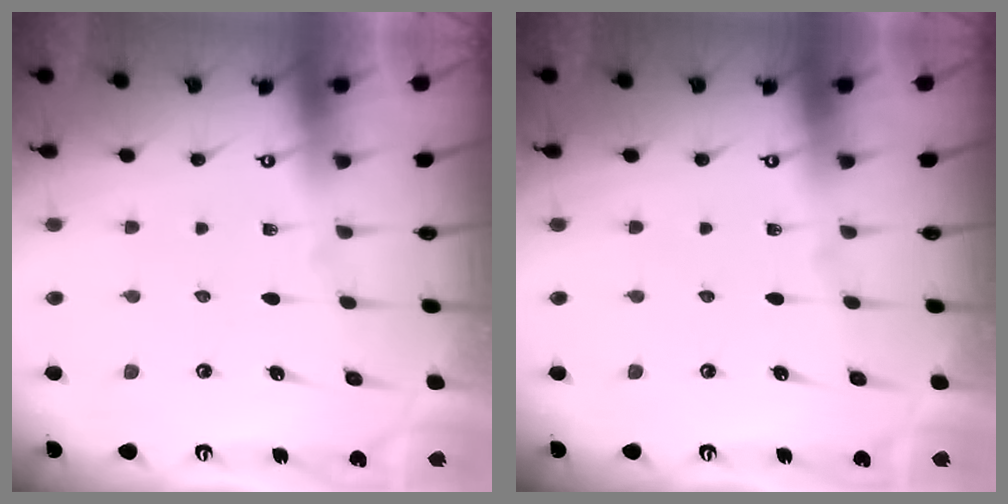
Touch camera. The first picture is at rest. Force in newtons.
{"total": 0.0}